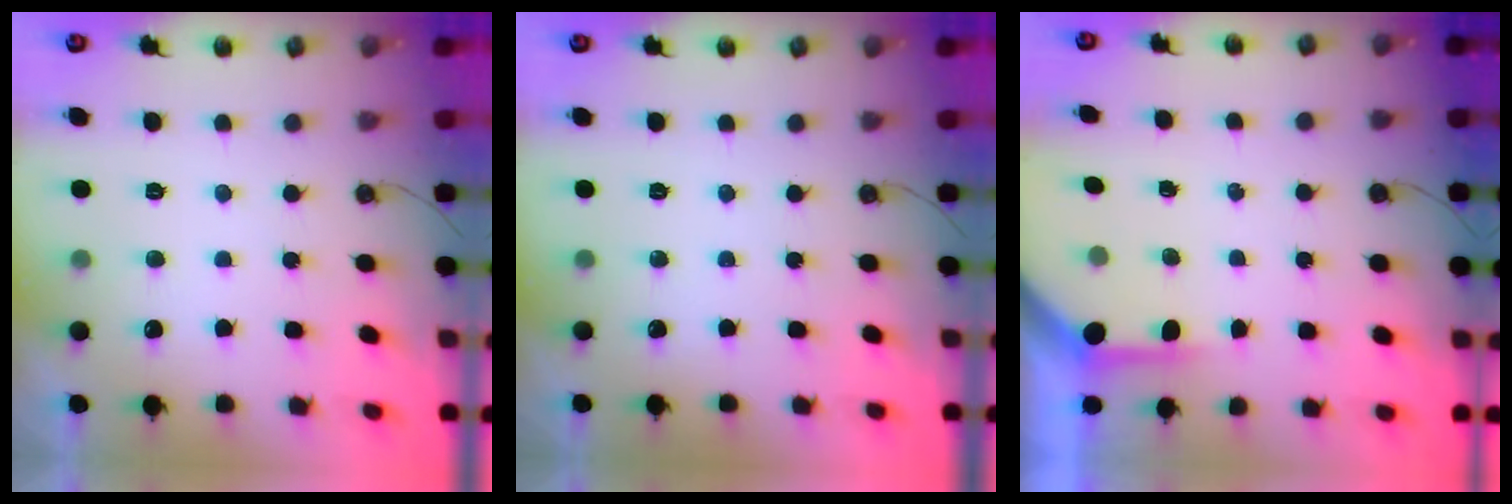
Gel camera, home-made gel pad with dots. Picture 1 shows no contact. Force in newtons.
{"total": 0.0}
{"total": 3.9, "press": 3.8, "slide": 0.3}